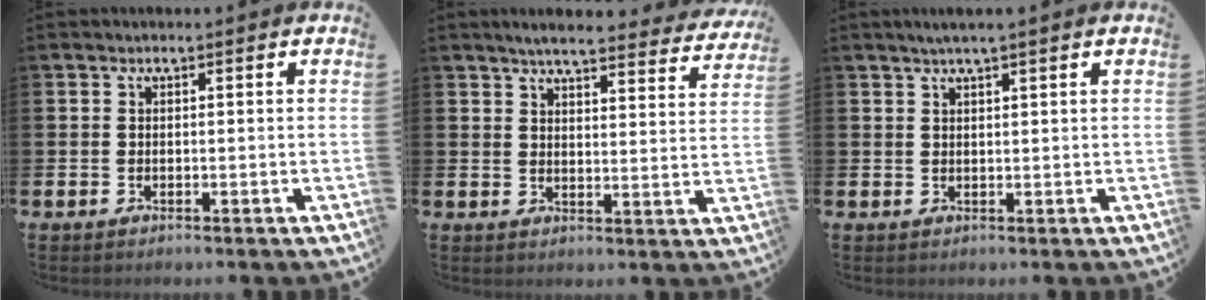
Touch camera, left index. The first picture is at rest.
{"total": 5.1, "force": [4.8, 0.4, 1.7], "torque": [-0.037, -0.032, 0.080]}
{"total": 1.9, "force": [1.6, -0.1, 1.1], "torque": [-0.026, 0.005, 0.029]}